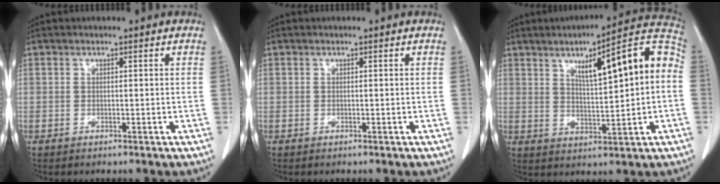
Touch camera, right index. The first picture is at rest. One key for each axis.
{"total": 0.0}
{"total": 14.2, "fx": 2.8, "fy": 2.5, "fz": 13.7, "tx": -0.191, "ty": 0.036, "tz": 0.040}